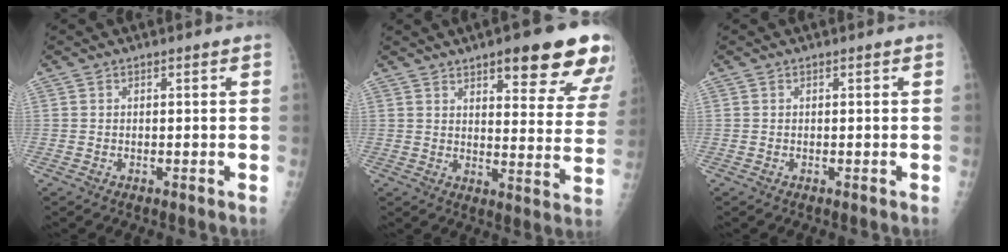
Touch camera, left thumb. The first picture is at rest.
{"total": 18.6, "force": [11.3, 5.4, 13.8], "torque": [-0.137, -0.048, 0.141]}
{"total": 0.0}